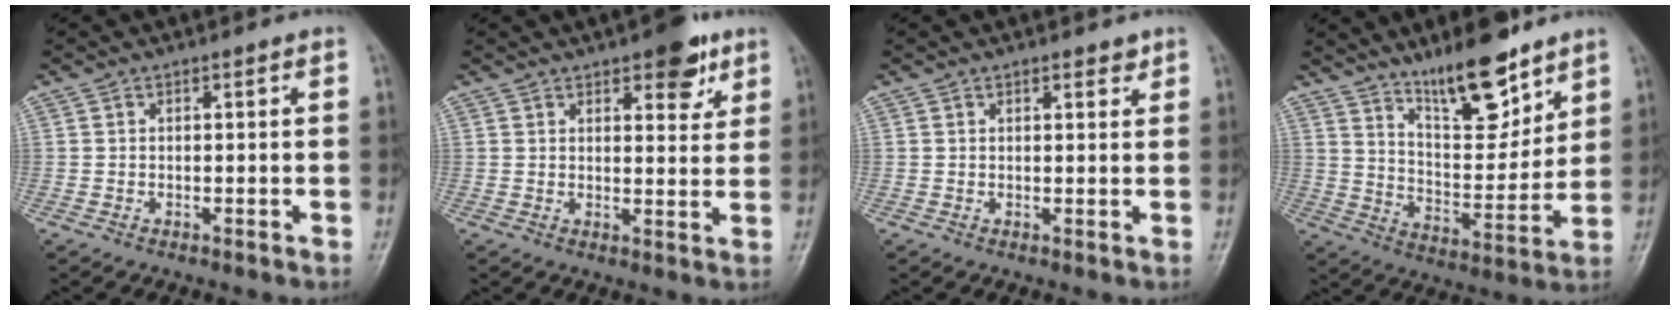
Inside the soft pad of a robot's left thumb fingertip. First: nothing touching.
{"total": 7.8, "force": [4.6, 3.3, 5.4], "torque": [-0.044, -0.019, 0.055]}
{"total": 2.3, "force": [1.6, 1.0, 1.3], "torque": [-0.009, -0.007, 0.019]}
{"total": 14.8, "force": [10.7, 4.9, 9.0], "torque": [-0.110, -0.080, 0.188]}